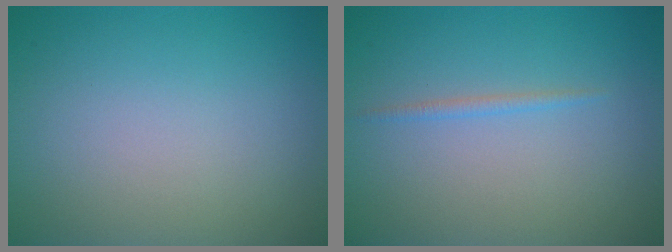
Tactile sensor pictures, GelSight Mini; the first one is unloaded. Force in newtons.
{"total": 0.8, "press": 0.8, "slide": 0.0}